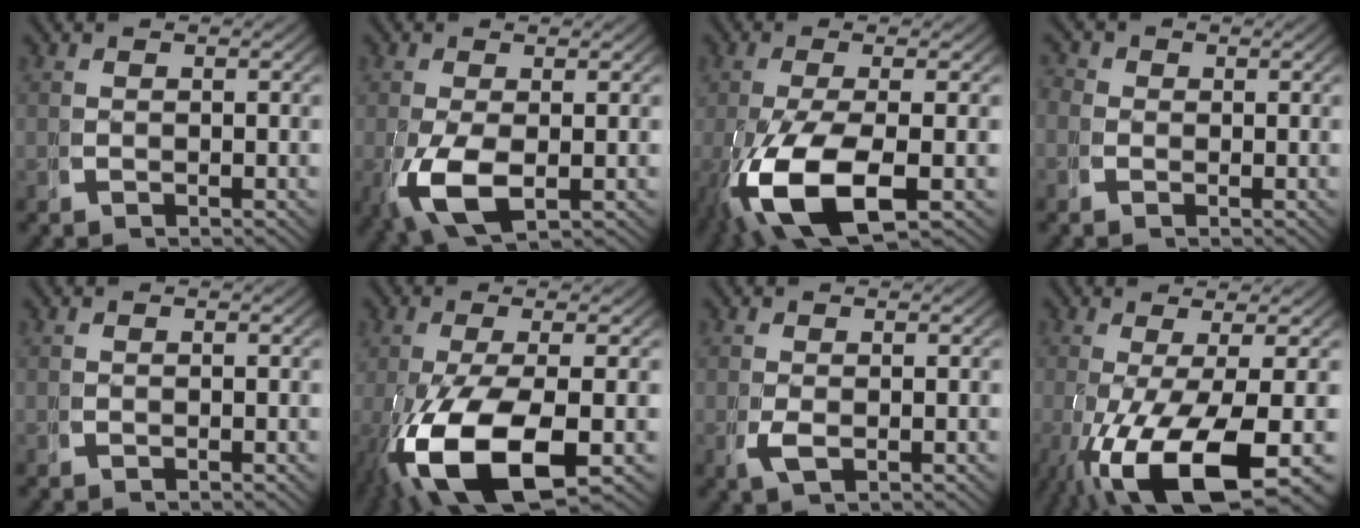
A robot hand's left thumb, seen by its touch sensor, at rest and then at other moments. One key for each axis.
{"total": 6.1, "fx": -0.8, "fy": 3.4, "fz": 5.0, "tx": -0.137, "ty": -0.031, "tz": 0.008}
{"total": 10.1, "fx": -2.2, "fy": 4.8, "fz": 8.7, "tx": -0.205, "ty": -0.038, "tz": -0.005}
{"total": 1.5, "fx": -0.2, "fy": 1.5, "fz": 0.2, "tx": 0.004, "ty": -0.001, "tz": -0.014}
{"total": 0.0}
{"total": 11.3, "fx": -2.1, "fy": 5.2, "fz": 9.8, "tx": -0.227, "ty": -0.040, "tz": 0.001}
{"total": 1.5, "fx": 0.1, "fy": 0.7, "fz": 1.4, "tx": -0.039, "ty": -0.006, "tz": 0.008}
{"total": 11.6, "fx": -3.1, "fy": 4.9, "fz": 10.0, "tx": -0.214, "ty": -0.049, "tz": -0.011}